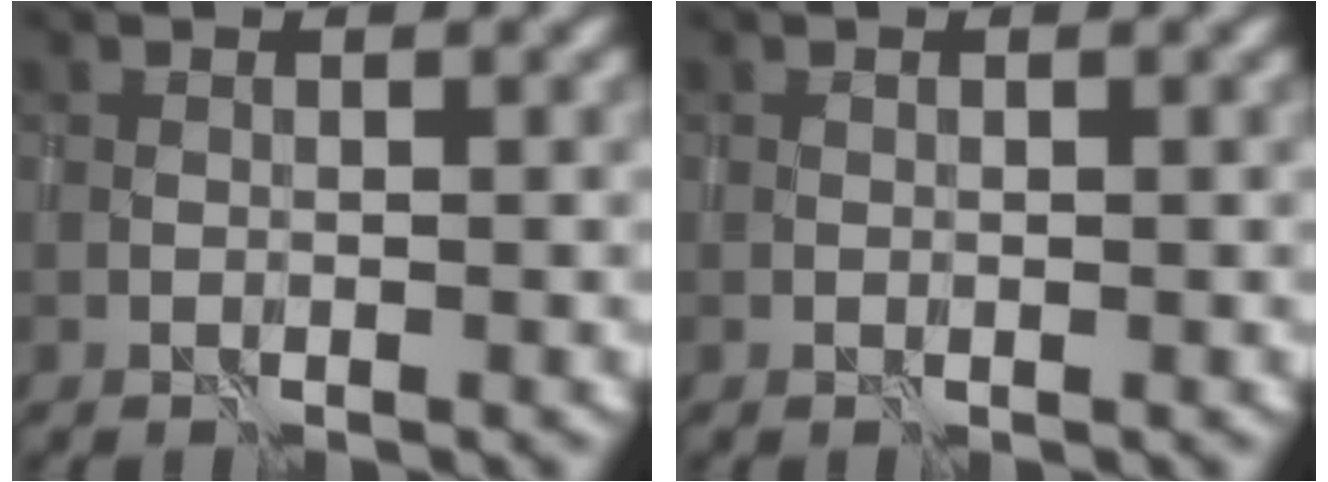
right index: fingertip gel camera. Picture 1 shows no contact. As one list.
[{"total": 0.0}]